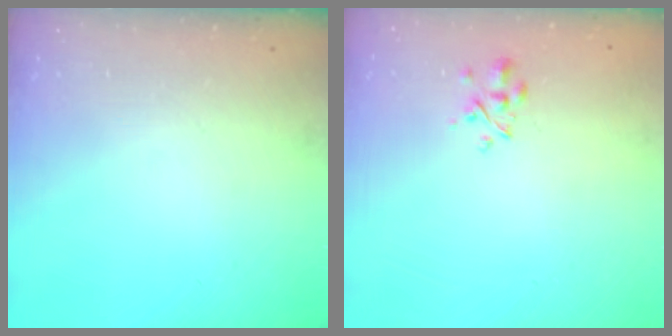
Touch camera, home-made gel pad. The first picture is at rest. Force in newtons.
{"total": 2.3, "press": 2.2, "slide": 0.9}